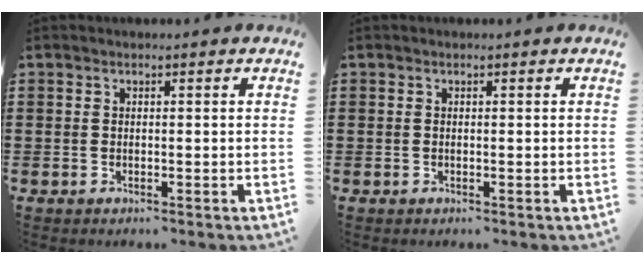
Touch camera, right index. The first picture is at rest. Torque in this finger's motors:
{"motor_torque": [0.28, 0.71, 0.00, 0.00]}